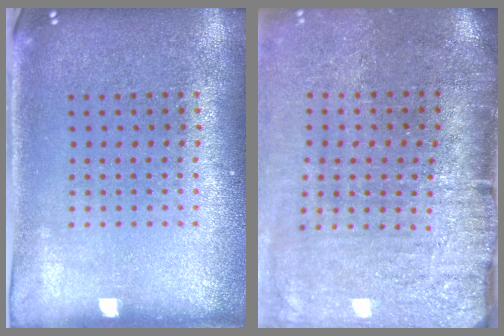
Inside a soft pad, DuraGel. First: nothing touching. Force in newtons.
{"total": 4.5, "press": 3.7, "slide": 2.5}